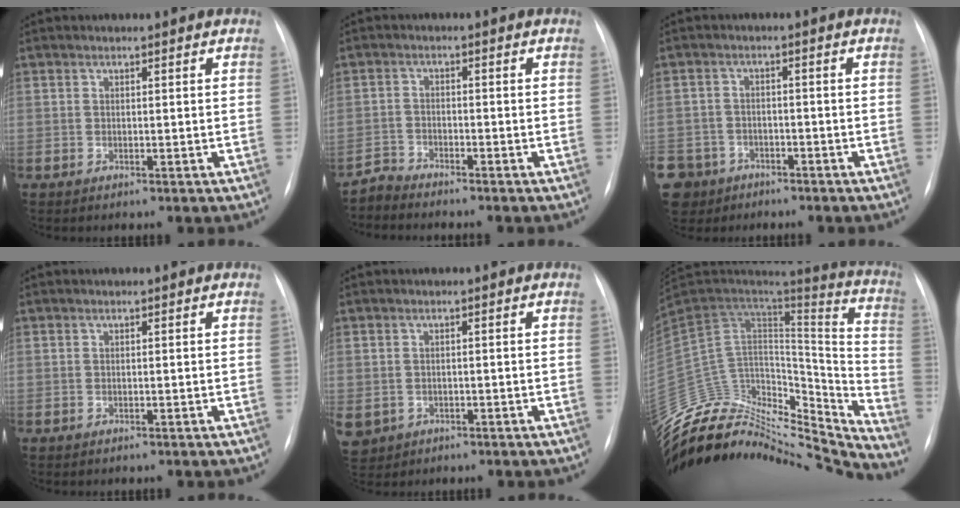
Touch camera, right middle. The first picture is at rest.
{"total": 2.6, "force": [-2.5, -0.3, -0.7], "torque": [0.015, -0.017, -0.048]}
{"total": 12.5, "force": [-7.2, 9.7, 3.2], "torque": [-0.123, -0.006, -0.111]}
{"total": 0.0}
{"total": 7.6, "force": [-3.1, 6.4, 2.5], "torque": [-0.081, -0.002, -0.036]}
{"total": 34.6, "force": [-32.2, 8.9, 9.0], "torque": [-0.149, 0.016, -0.479]}